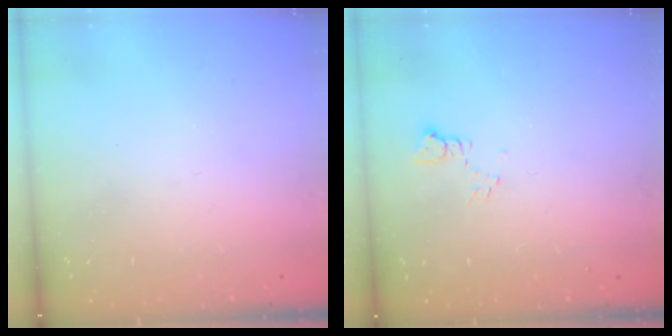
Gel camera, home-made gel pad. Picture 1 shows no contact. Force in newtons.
{"total": 4.6, "press": 4.5, "slide": 0.6}